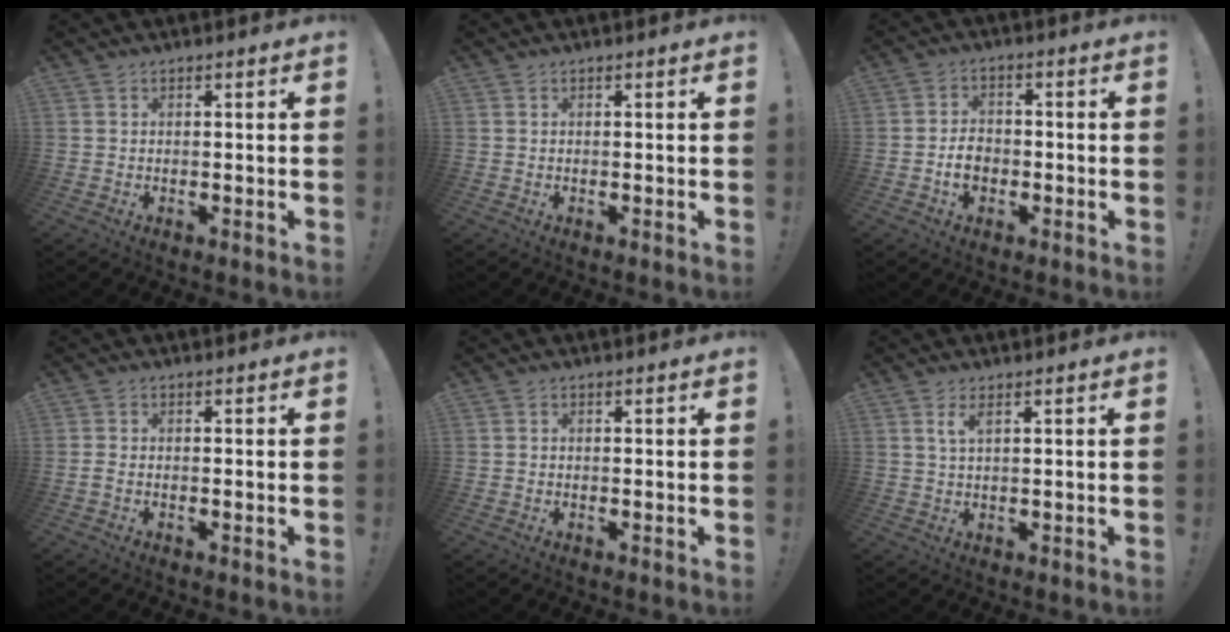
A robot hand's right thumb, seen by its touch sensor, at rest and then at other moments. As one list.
[{"total": 0.0}, {"total": 5.1, "force": [-1.7, 4.1, 2.5], "torque": [-0.038, 0.010, -0.030]}, {"total": 1.2, "force": [-0.6, 0.4, 0.9], "torque": [-0.021, 0.007, -0.009]}, {"total": 0.0}, {"total": 2.6, "force": [1.3, 0.4, 2.3], "torque": [-0.039, -0.001, 0.020]}]